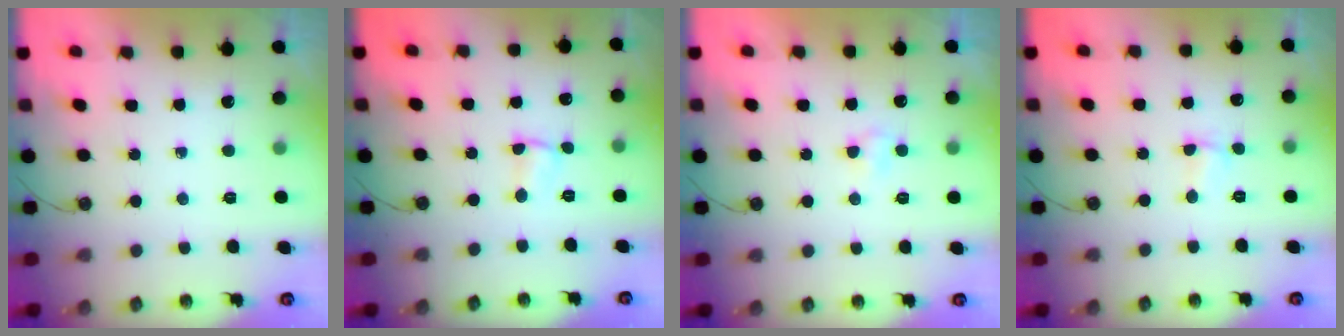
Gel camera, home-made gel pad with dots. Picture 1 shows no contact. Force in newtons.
{"total": 2.9, "press": 0.9, "slide": 2.7}
{"total": 2.9, "press": 2.9, "slide": 0.3}
{"total": 2.2, "press": 2.1, "slide": 0.5}